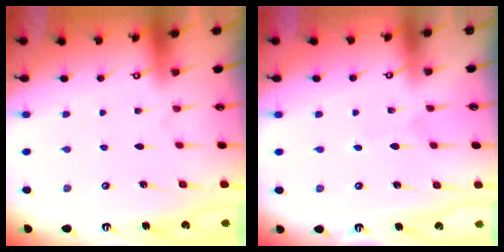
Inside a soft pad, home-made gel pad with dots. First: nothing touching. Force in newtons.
{"total": 1.5, "press": 1.4, "slide": 0.1}